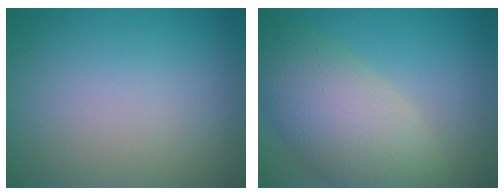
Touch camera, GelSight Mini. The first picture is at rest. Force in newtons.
{"total": 8.0, "press": 8.0, "slide": 0.6}